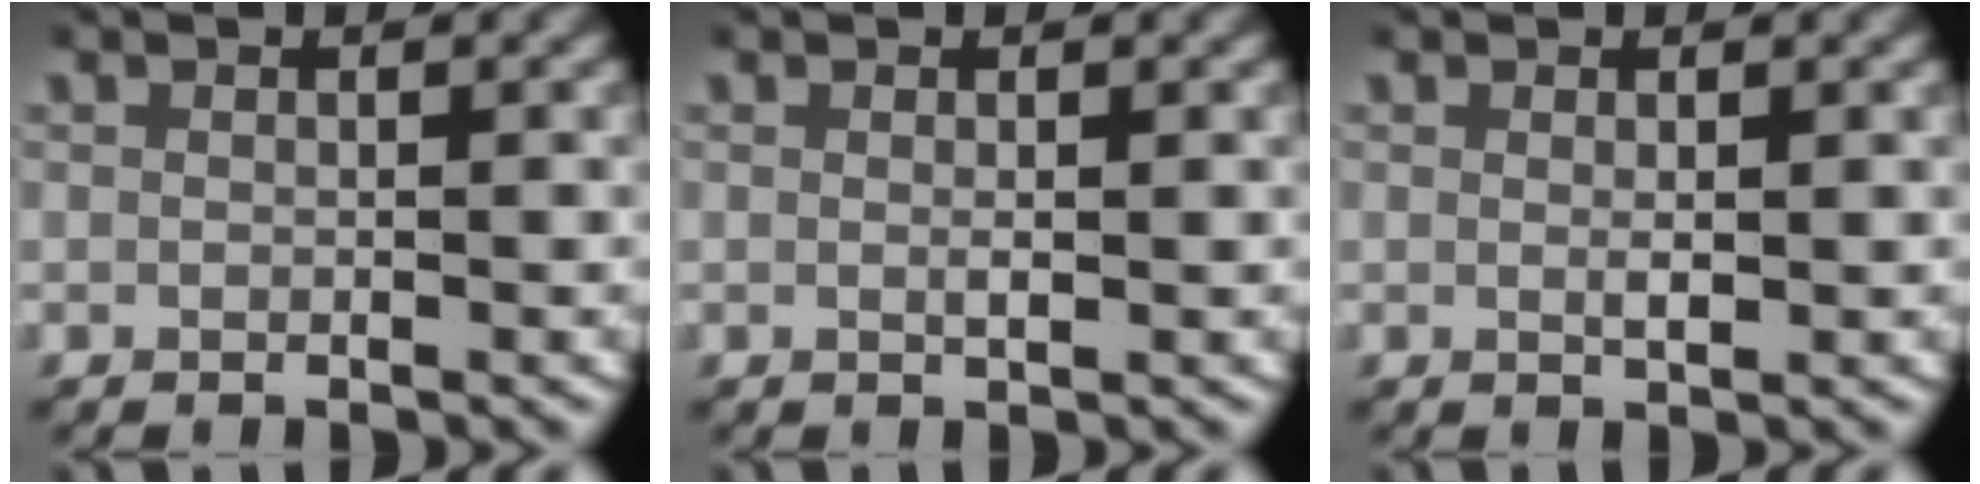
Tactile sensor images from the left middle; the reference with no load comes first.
{"total": 0.6, "force": [0.2, 0.0, 0.6], "torque": [-0.012, -0.004, 0.005]}
{"total": 0.8, "force": [0.3, 0.1, 0.8], "torque": [-0.015, -0.006, 0.007]}